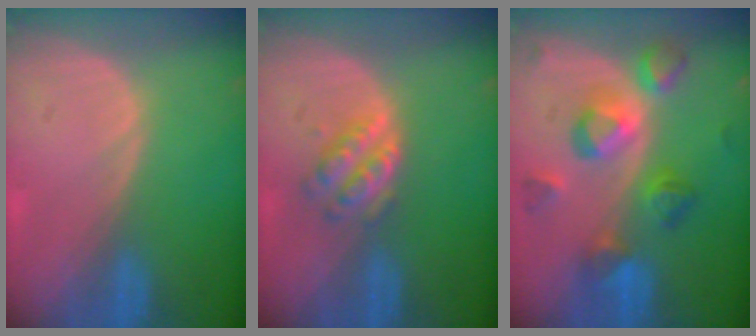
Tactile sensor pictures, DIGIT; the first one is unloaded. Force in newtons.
{"total": 4.9, "press": 4.3, "slide": 2.3}
{"total": 8.4, "press": 8.4, "slide": 0.3}